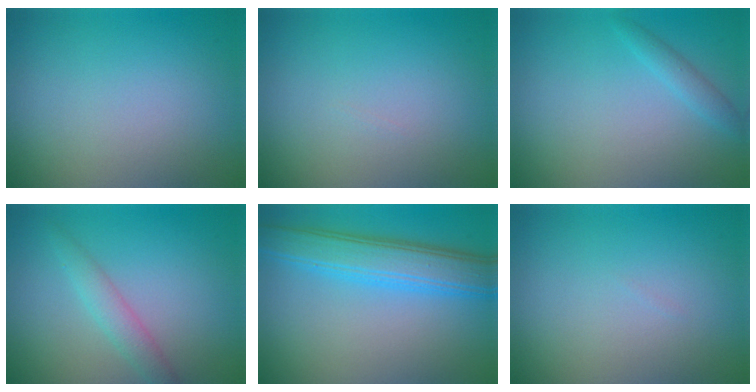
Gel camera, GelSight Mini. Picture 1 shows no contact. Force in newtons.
{"total": 0.0}
{"total": 1.3, "press": 1.3, "slide": 0.1}
{"total": 1.6, "press": 1.6, "slide": 0.1}
{"total": 5.7, "press": 5.7, "slide": 0.1}
{"total": 0.0}